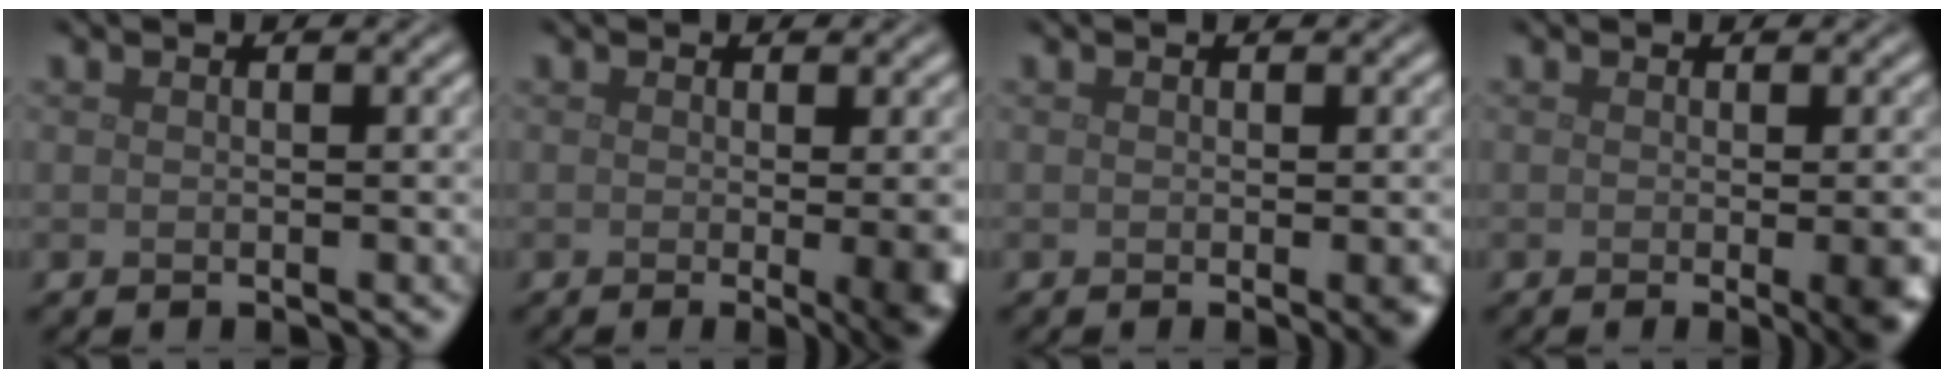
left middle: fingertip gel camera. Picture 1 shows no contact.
{"total": 7.6, "force": [-0.8, 3.1, 6.9], "torque": [-0.037, -0.008, -0.006]}
{"total": 1.8, "force": [-0.4, 0.4, 1.7], "torque": [-0.016, -0.004, -0.006]}
{"total": 4.8, "force": [-0.9, 1.6, 4.4], "torque": [-0.039, -0.008, -0.007]}